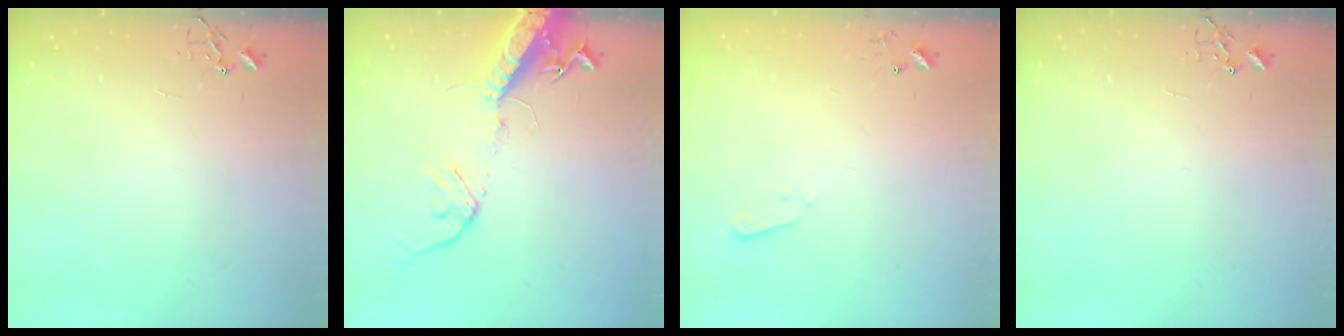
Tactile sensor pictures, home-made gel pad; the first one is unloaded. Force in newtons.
{"total": 16.2, "press": 15.8, "slide": 3.6}
{"total": 2.4, "press": 2.3, "slide": 0.4}
{"total": 0.0}